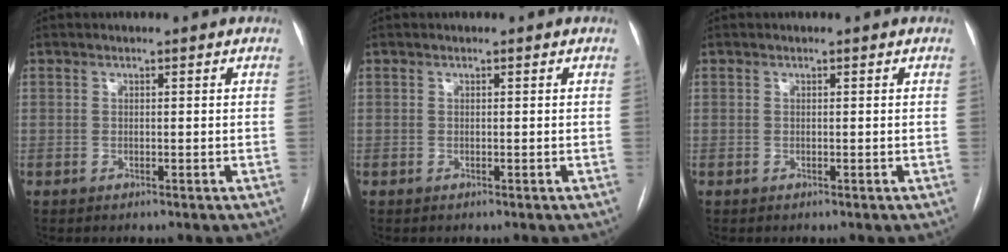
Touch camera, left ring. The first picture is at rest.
{"total": 0.0}
{"total": 0.0}